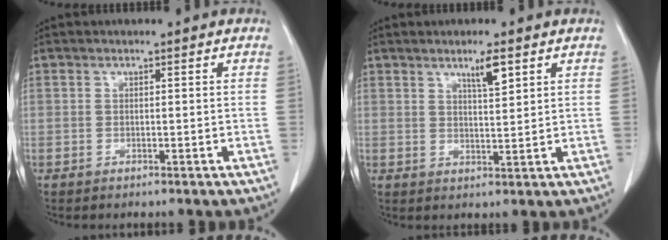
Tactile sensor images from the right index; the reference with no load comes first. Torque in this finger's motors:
{"motor_torque": [0.36, 0.40, 0.07, 0.02]}